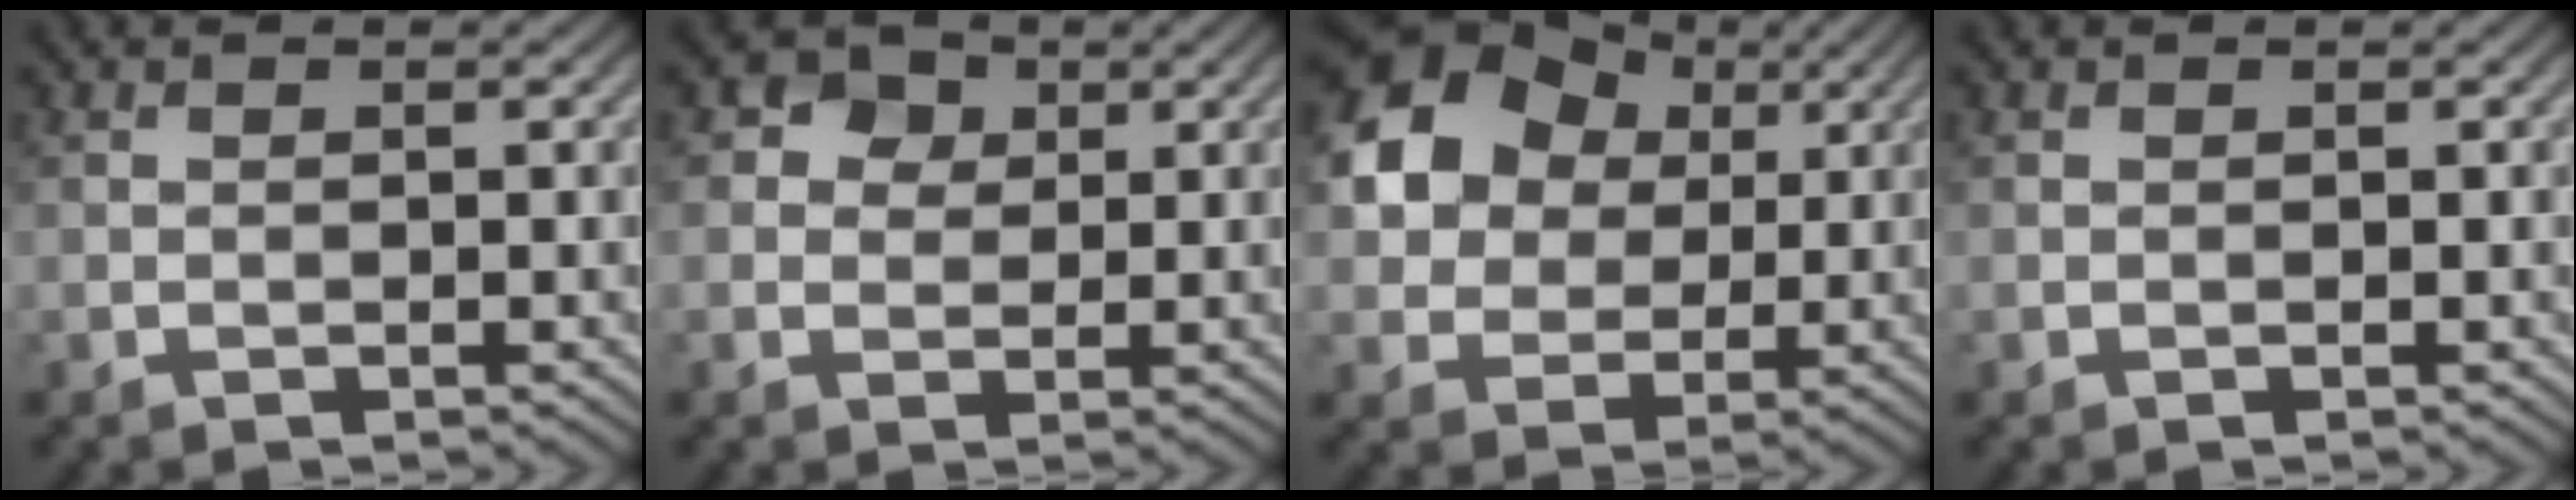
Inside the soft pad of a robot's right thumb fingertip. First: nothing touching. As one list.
[{"total": 3.4, "force": [1.2, 2.9, 1.4], "torque": [-0.023, 0.006, 0.015]}, {"total": 12.2, "force": [4.1, 9.6, 6.4], "torque": [-0.163, 0.027, 0.068]}, {"total": 0.0}]